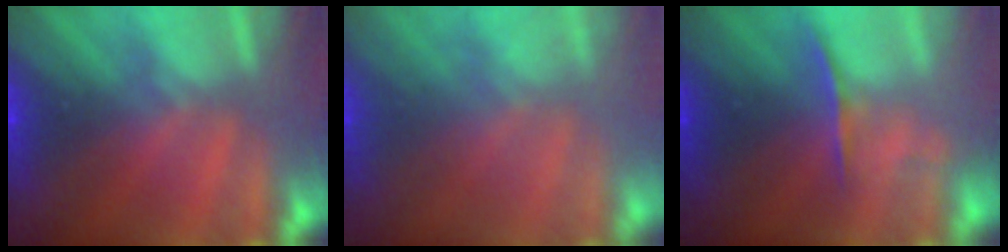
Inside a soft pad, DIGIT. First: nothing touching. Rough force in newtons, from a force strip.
{"total": 2.5}
{"total": 1.7}